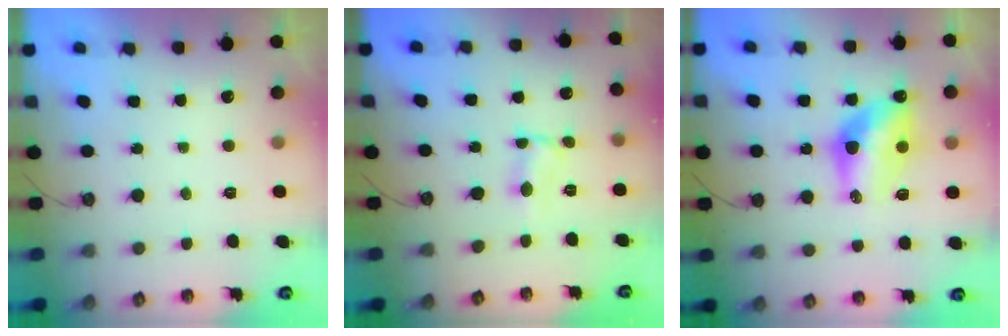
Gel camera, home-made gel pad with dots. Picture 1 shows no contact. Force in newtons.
{"total": 1.1, "press": 1.0, "slide": 0.2}
{"total": 12.1, "press": 12.1, "slide": 0.9}